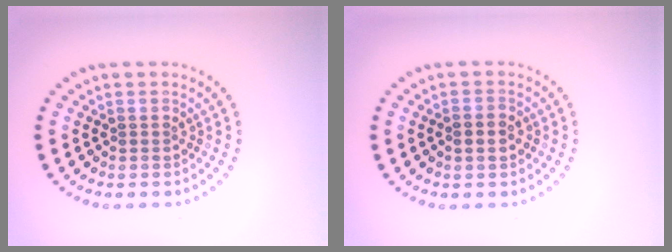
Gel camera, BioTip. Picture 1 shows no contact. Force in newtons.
{"total": 1.7, "press": 1.7, "slide": 0.4}